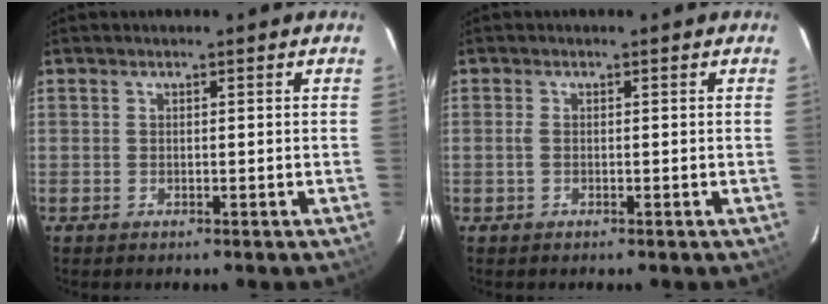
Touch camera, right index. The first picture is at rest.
{"total": 0.5, "force": [-0.1, 0.4, 0.3], "torque": [-0.008, 0.001, -0.004]}